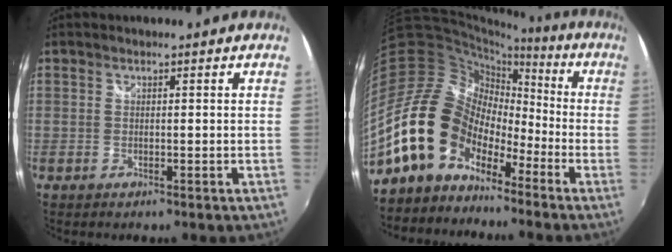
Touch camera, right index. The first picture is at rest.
{"total": 16.1, "force": [-10.3, 10.4, 6.7], "torque": [-0.129, 0.020, -0.198]}